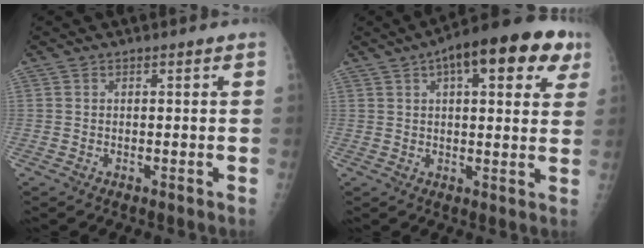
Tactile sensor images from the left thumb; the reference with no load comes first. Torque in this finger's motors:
{"motor_torque": [0.31, 0.28, 0.98, -0.02, 0.01]}